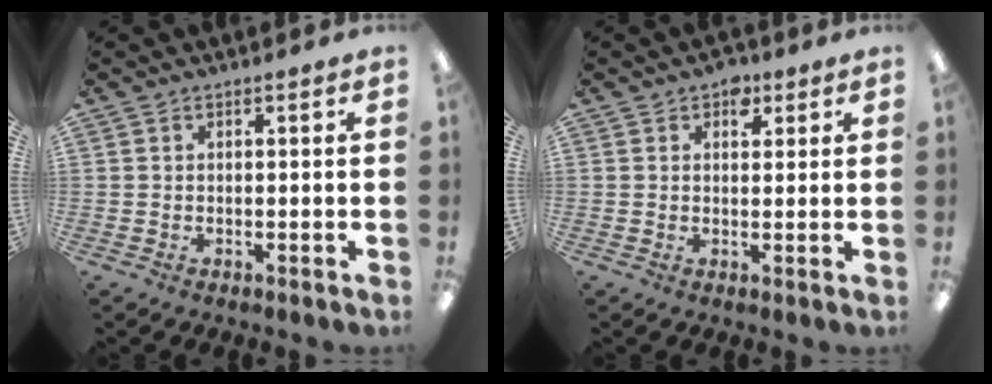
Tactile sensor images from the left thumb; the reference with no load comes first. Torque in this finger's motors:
{"motor_torque": [0.35, 0.21, 0.72, -0.24, 0.00]}